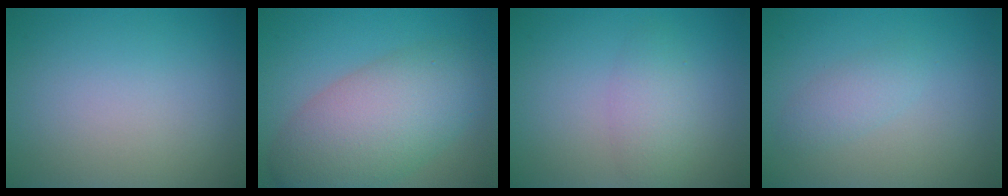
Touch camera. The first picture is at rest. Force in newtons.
{"total": 8.5, "press": 8.5, "slide": 0.2}
{"total": 2.4, "press": 2.4, "slide": 0.0}
{"total": 1.6, "press": 1.6, "slide": 0.1}